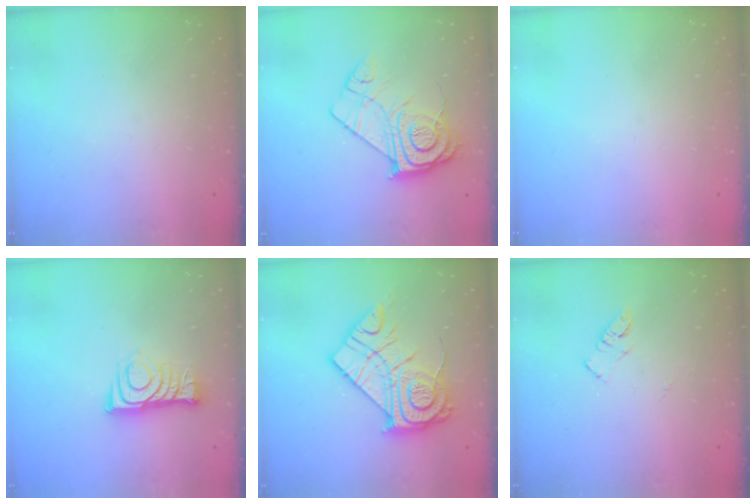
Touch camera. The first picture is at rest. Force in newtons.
{"total": 13.5, "press": 13.5, "slide": 1.0}
{"total": 0.0}
{"total": 8.9, "press": 8.8, "slide": 0.9}
{"total": 20.7, "press": 20.6, "slide": 1.9}
{"total": 5.6, "press": 5.6, "slide": 0.8}